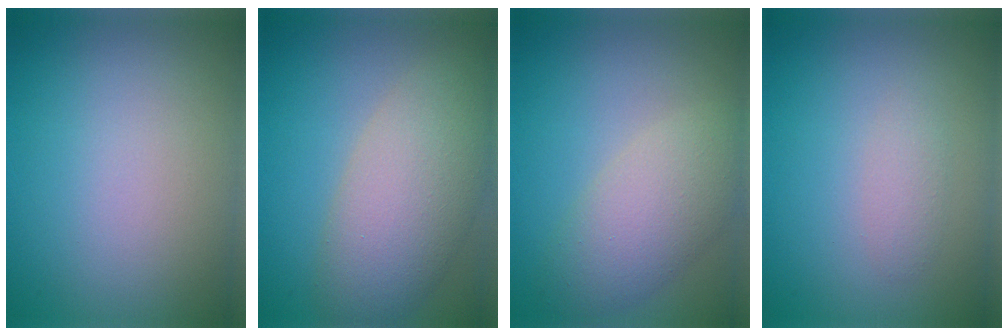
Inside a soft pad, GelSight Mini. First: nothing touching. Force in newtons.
{"total": 7.1, "press": 7.1, "slide": 0.5}
{"total": 5.1, "press": 5.1, "slide": 0.3}
{"total": 1.3, "press": 1.3, "slide": 0.0}